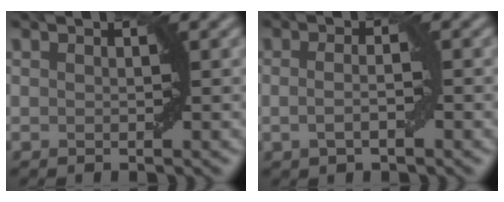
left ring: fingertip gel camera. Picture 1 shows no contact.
{"total": 2.0, "force": [-0.4, 0.6, 1.9], "torque": [-0.039, -0.003, -0.009]}